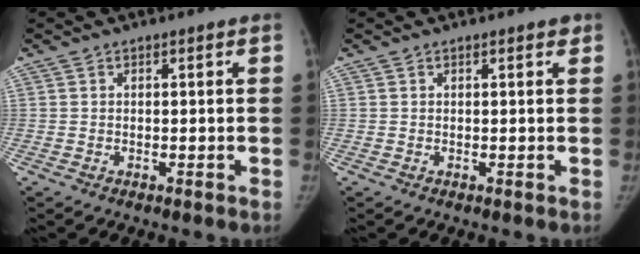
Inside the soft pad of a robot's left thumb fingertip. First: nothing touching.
{"total": 0.6, "force": [0.4, 0.3, 0.3], "torque": [-0.001, -0.001, 0.002]}